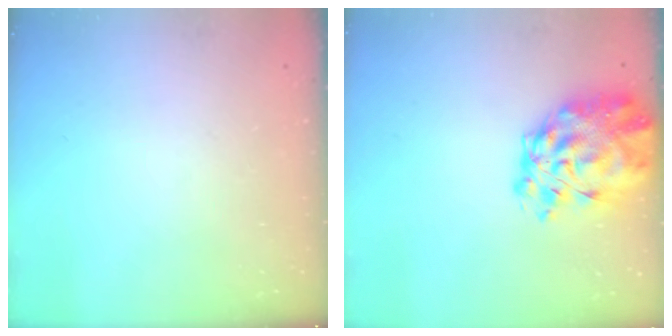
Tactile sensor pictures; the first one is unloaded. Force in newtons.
{"total": 13.0, "press": 12.2, "slide": 4.4}